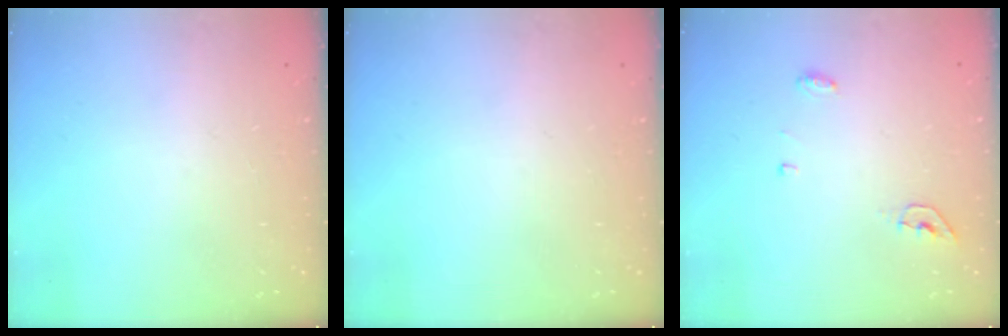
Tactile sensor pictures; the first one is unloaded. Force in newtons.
{"total": 0.0}
{"total": 4.5, "press": 4.2, "slide": 1.5}